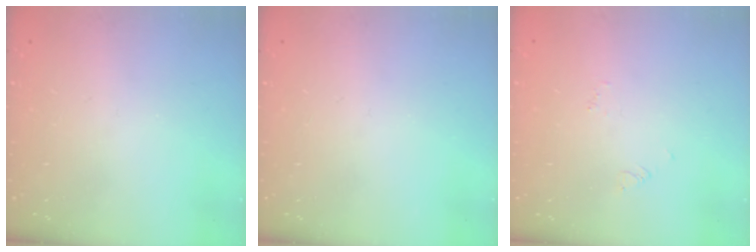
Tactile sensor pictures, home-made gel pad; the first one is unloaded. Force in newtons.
{"total": 0.0}
{"total": 2.7, "press": 2.7, "slide": 0.2}